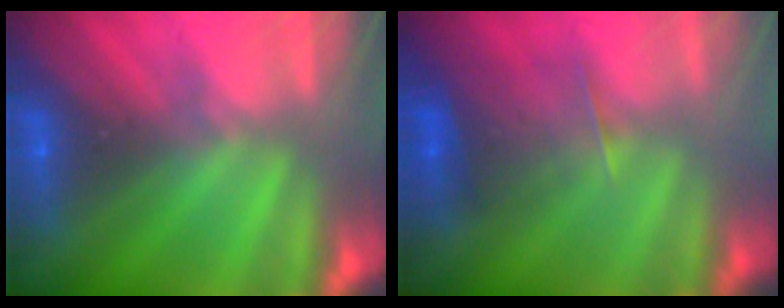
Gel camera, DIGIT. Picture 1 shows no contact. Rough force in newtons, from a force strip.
{"total": 2.3}